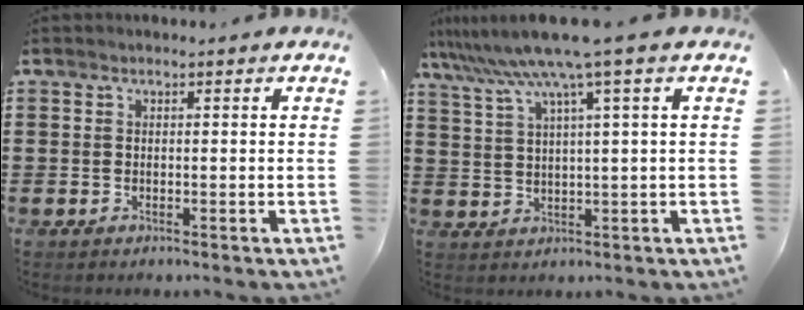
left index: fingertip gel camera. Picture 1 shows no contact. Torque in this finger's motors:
{"motor_torque": [1.19, -0.95, 1.05, 0.21]}